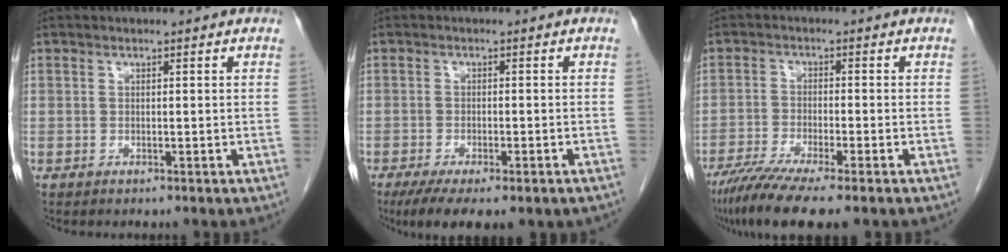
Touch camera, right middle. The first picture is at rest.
{"total": 9.8, "force": [-6.9, 2.9, 6.4], "torque": [-0.093, -0.017, -0.099]}
{"total": 9.4, "force": [-7.0, 0.3, 6.3], "torque": [-0.105, -0.022, -0.115]}